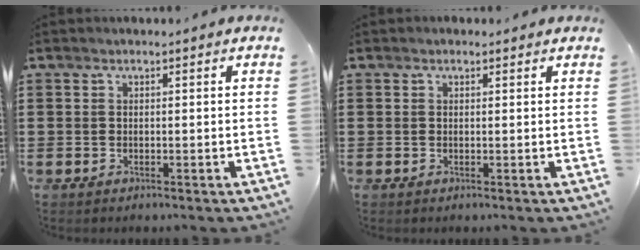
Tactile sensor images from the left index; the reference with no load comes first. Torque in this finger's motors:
{"motor_torque": [0.86, -0.70, 0.13, 0.04]}